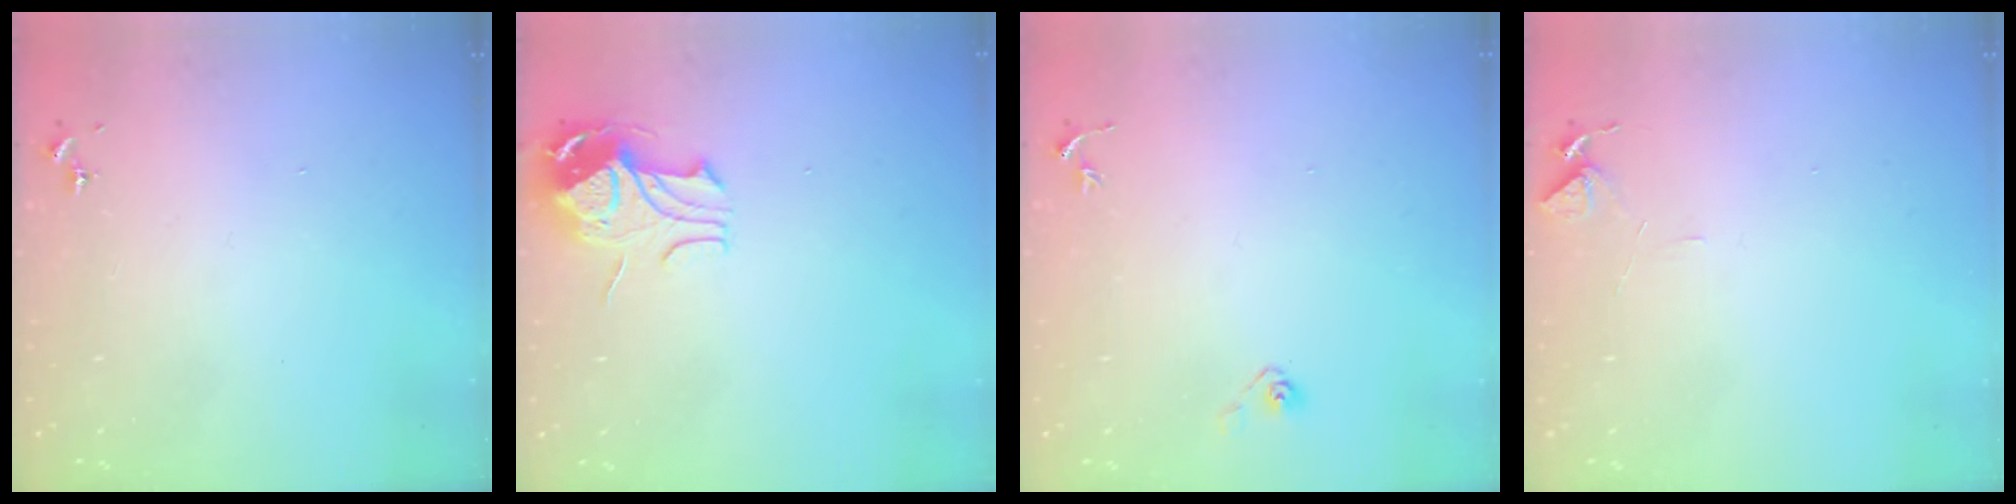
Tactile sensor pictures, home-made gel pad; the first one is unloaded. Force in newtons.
{"total": 9.6, "press": 9.6, "slide": 1.1}
{"total": 3.5, "press": 3.2, "slide": 1.5}
{"total": 6.0, "press": 5.9, "slide": 0.6}